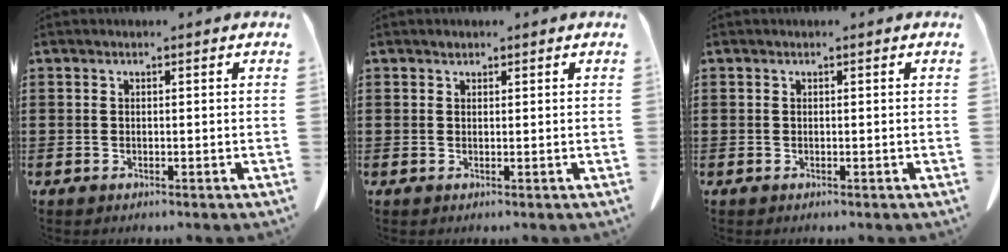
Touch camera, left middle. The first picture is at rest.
{"total": 0.6, "force": [0.4, 0.4, 0.1], "torque": [-0.004, 0.000, 0.009]}
{"total": 0.0}